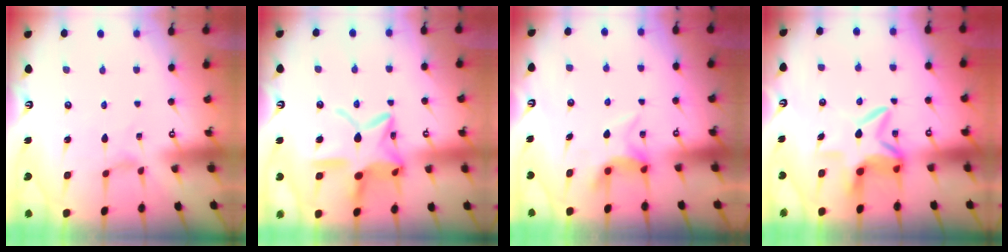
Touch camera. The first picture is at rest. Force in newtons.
{"total": 17.8, "press": 17.7, "slide": 1.4}
{"total": 6.4, "press": 6.4, "slide": 0.3}
{"total": 8.2, "press": 8.2, "slide": 0.8}